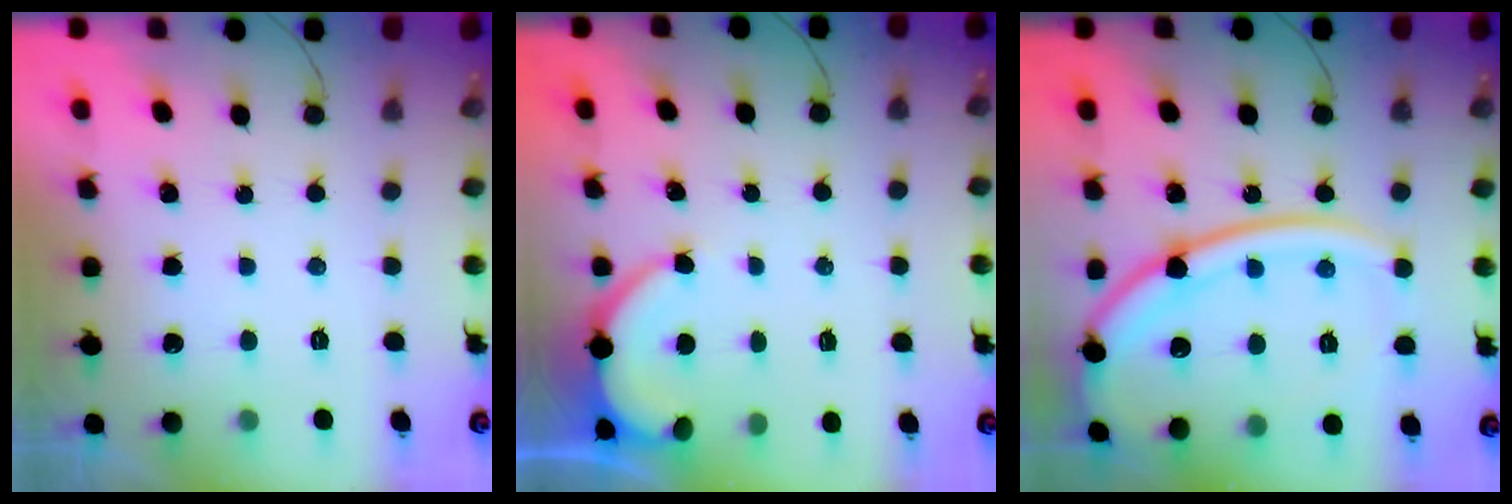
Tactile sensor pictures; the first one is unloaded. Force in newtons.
{"total": 4.1, "press": 4.1, "slide": 0.4}
{"total": 18.8, "press": 18.7, "slide": 1.6}